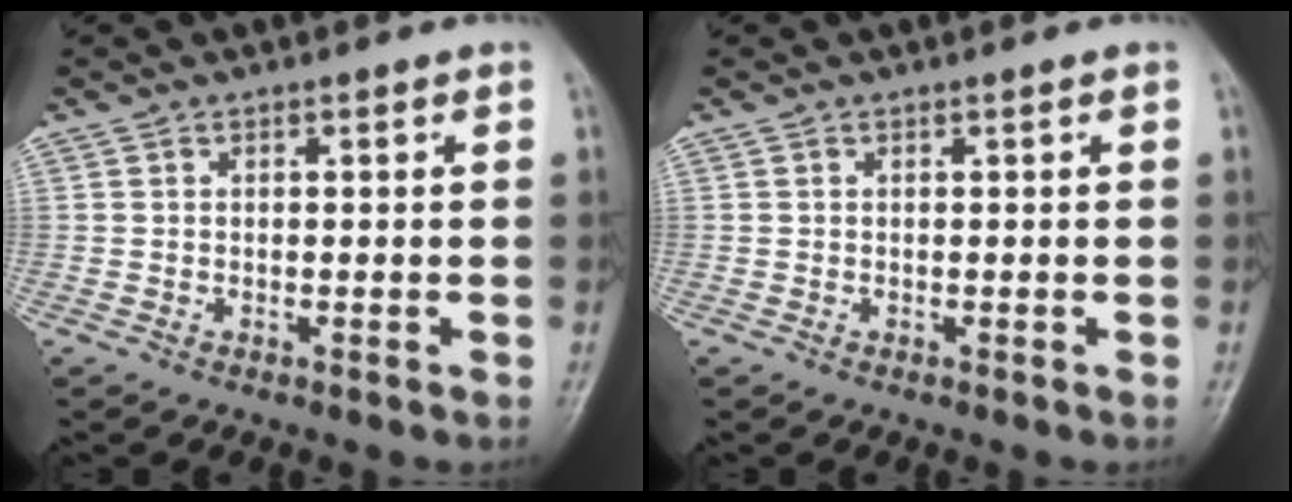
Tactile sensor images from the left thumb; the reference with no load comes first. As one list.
[{"total": 0.0}]